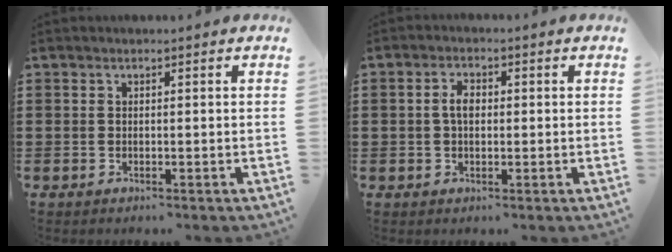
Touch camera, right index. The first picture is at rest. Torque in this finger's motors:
{"motor_torque": [0.54, -0.11, 0.33, 0.08]}